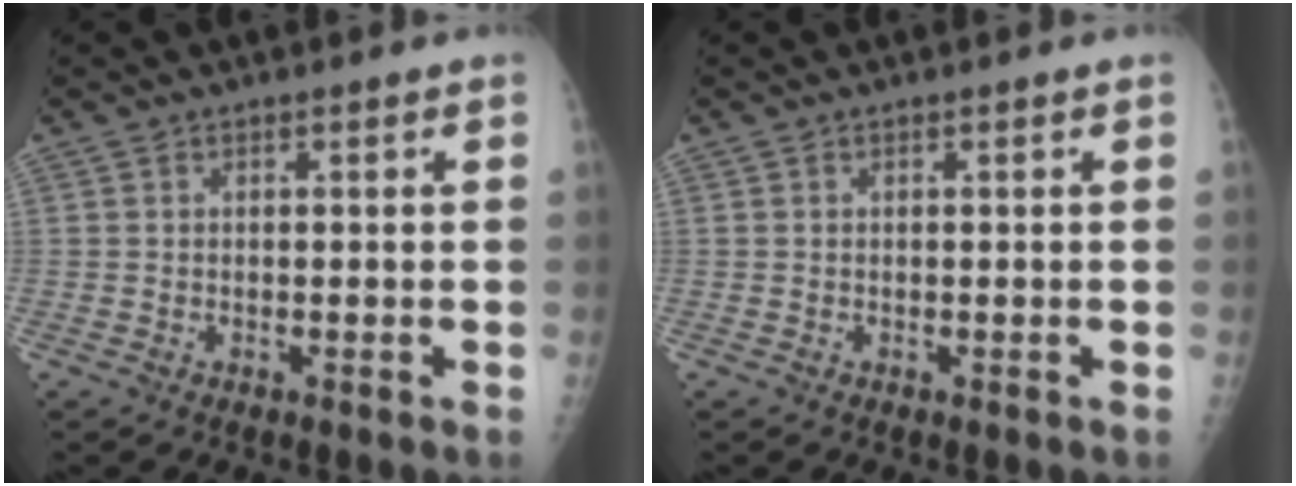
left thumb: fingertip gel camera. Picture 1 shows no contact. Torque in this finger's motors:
{"motor_torque": [0.00, 0.00, -0.06, -0.05, 0.00]}